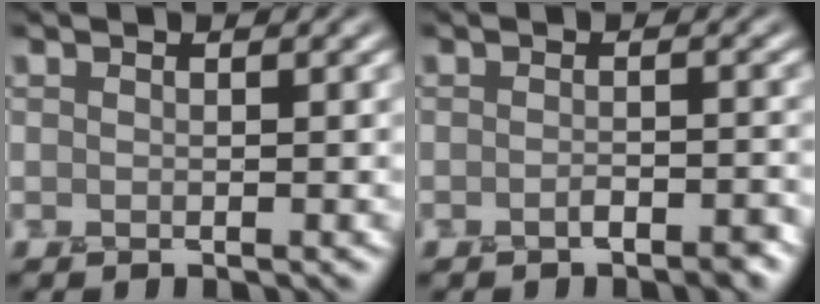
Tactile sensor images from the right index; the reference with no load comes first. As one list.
[{"total": 1.8, "force": [-1.3, 0.6, 1.1], "torque": [-0.016, 0.004, -0.024]}]